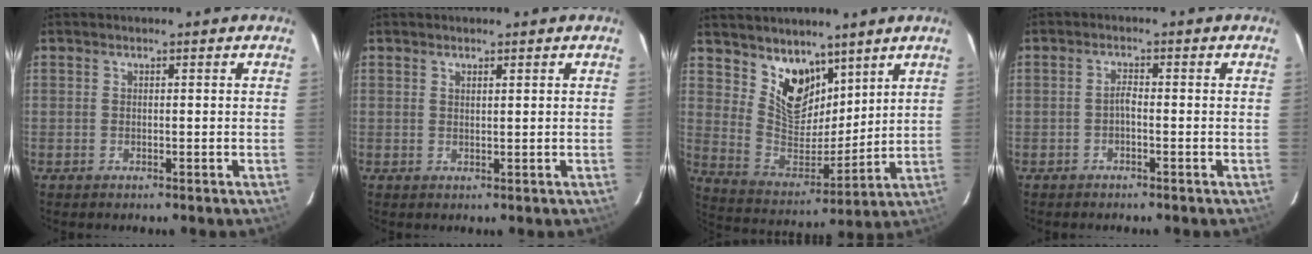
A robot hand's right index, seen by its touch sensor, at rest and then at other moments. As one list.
[{"total": 0.9, "force": [0.7, 0.2, 0.6], "torque": [-0.011, 0.001, 0.012]}, {"total": 12.2, "force": [8.4, 6.8, 5.8], "torque": [-0.103, -0.012, 0.167]}, {"total": 1.3, "force": [-0.8, 0.3, 1.0], "torque": [-0.020, 0.006, -0.017]}]